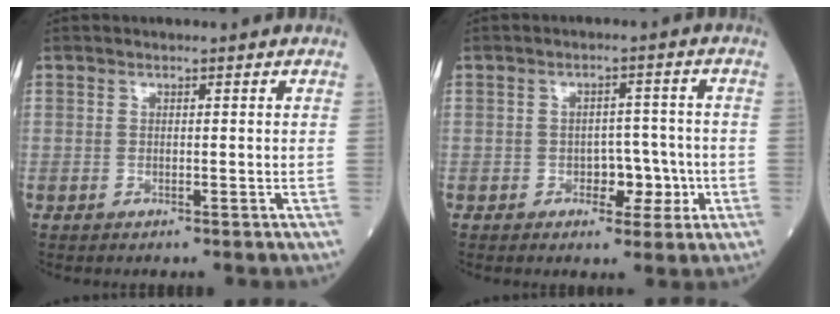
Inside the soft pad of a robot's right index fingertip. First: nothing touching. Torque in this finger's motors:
{"motor_torque": [0.10, -0.06, 0.03, 0.03]}